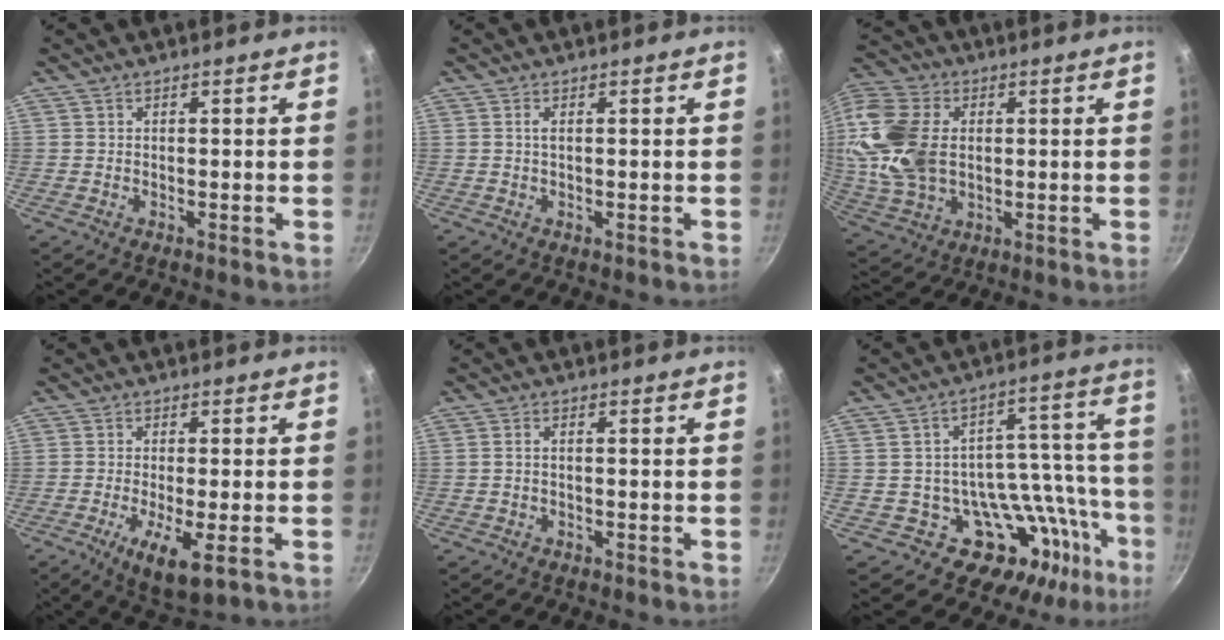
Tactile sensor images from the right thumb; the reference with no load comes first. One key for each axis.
{"total": 1.2, "fx": 0.1, "fy": 0.2, "fz": 1.2, "tx": -0.027, "ty": 0.002, "tz": -0.001}
{"total": 17.3, "fx": 1.6, "fy": 12.0, "fz": 12.3, "tx": -0.238, "ty": 0.002, "tz": 0.032}
{"total": 8.1, "fx": -2.8, "fy": 2.0, "fz": 7.4, "tx": -0.138, "ty": -0.008, "tz": -0.044}
{"total": 1.3, "fx": -0.4, "fy": 0.5, "fz": 1.1, "tx": -0.033, "ty": 0.012, "tz": -0.007}
{"total": 17.2, "fx": -9.5, "fy": 12.3, "fz": 7.4, "tx": 0.002, "ty": 0.089, "tz": -0.138}